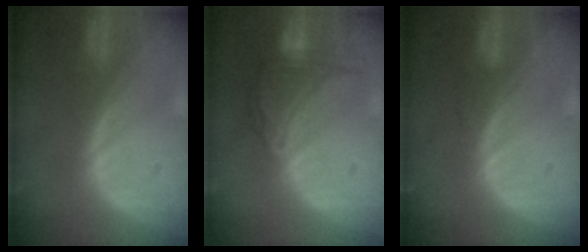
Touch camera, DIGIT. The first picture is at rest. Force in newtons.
{"total": 7.5, "press": 7.5, "slide": 0.1}
{"total": 0.7, "press": 0.7, "slide": 0.1}